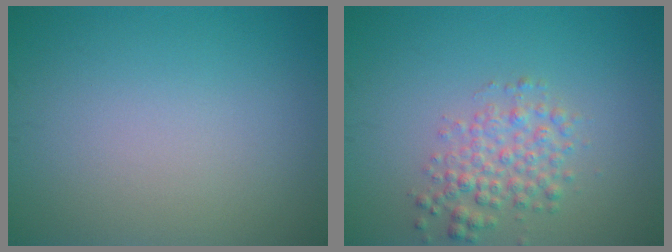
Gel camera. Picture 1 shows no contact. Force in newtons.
{"total": 3.1, "press": 3.1, "slide": 0.1}